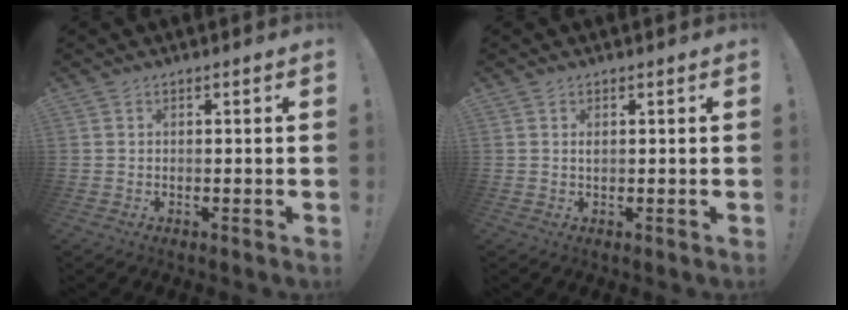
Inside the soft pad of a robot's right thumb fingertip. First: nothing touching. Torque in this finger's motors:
{"motor_torque": [0.08, -0.11, 0.14, 0.06, 0.12]}